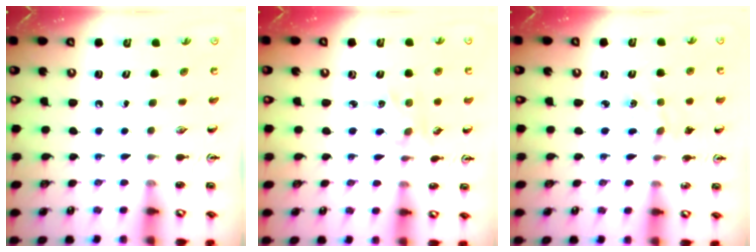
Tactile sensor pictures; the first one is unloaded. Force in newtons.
{"total": 1.7, "press": 1.7, "slide": 0.3}
{"total": 2.7, "press": 2.7, "slide": 0.4}